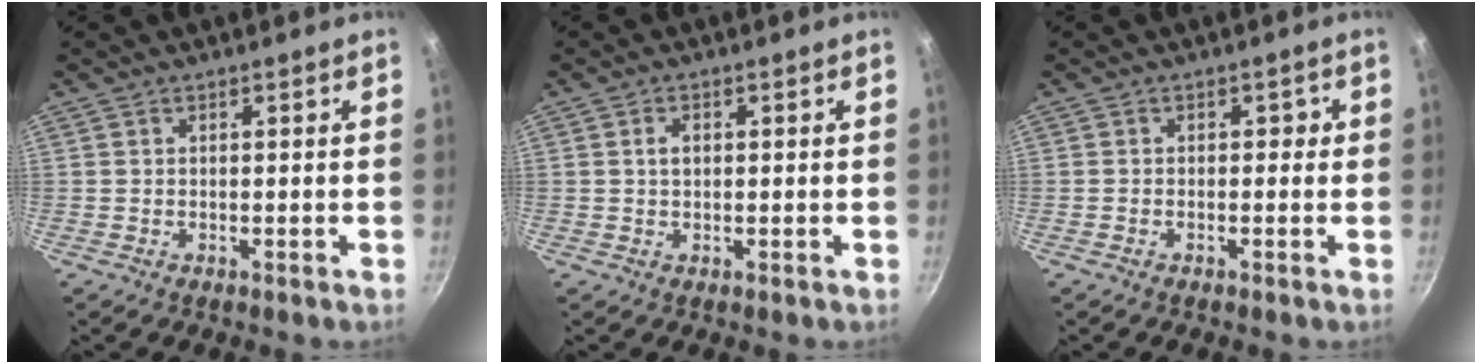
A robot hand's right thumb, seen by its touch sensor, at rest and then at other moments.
{"total": 2.0, "force": [0.4, 1.4, 1.4], "torque": [-0.018, 0.004, 0.005]}
{"total": 1.5, "force": [-0.3, 1.2, 0.8], "torque": [-0.002, 0.007, -0.006]}